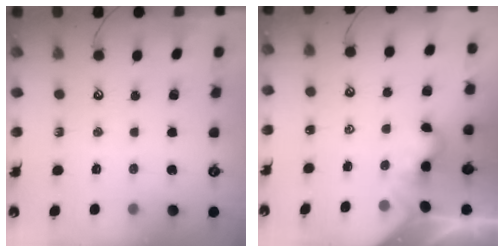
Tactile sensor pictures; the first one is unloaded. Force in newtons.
{"total": 2.1, "press": 2.1, "slide": 0.3}